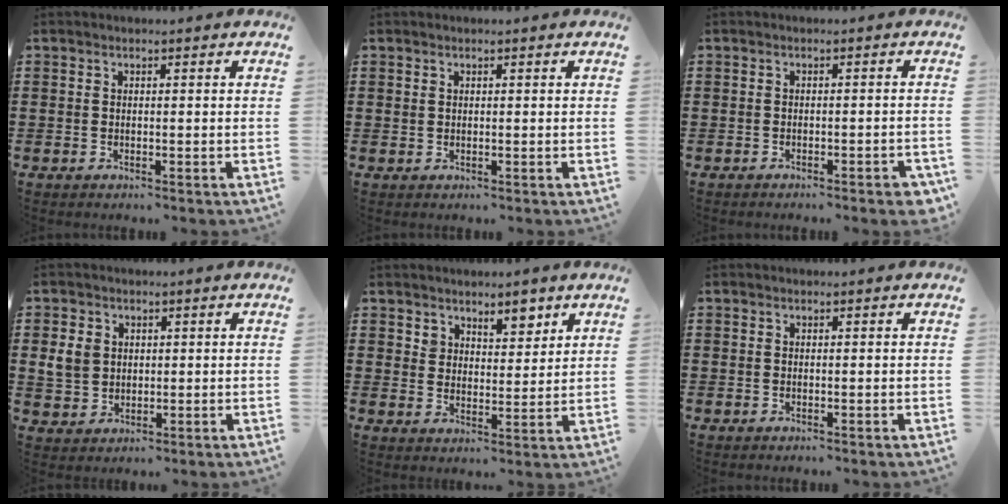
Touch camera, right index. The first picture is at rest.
{"total": 0.5, "force": [0.3, 0.4, 0.2], "torque": [-0.004, 0.002, 0.007]}
{"total": 1.6, "force": [-1.3, 0.1, 0.9], "torque": [-0.016, -0.001, -0.024]}
{"total": 4.0, "force": [0.8, 3.4, 1.8], "torque": [-0.048, 0.012, 0.014]}
{"total": 5.1, "force": [4.2, 2.6, 1.0], "torque": [-0.020, -0.009, 0.076]}
{"total": 0.0}